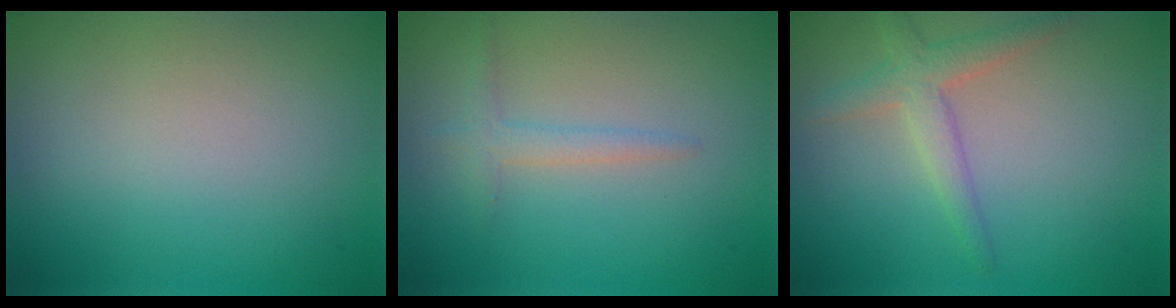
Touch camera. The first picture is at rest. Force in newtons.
{"total": 1.5, "press": 1.5, "slide": 0.1}
{"total": 2.6, "press": 2.6, "slide": 0.2}